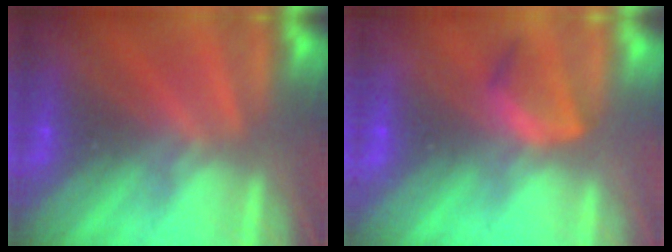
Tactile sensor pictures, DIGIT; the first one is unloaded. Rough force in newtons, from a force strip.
{"total": 4.6}